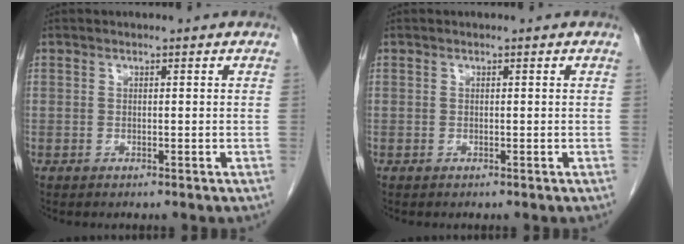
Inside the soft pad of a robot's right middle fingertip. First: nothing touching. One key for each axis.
{"total": 0.0}